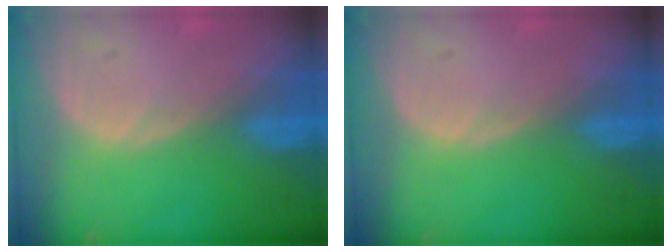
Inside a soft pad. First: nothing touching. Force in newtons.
{"total": 0.0}